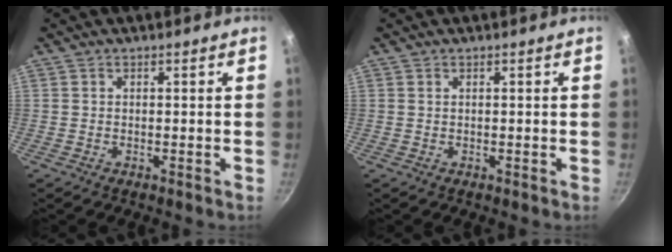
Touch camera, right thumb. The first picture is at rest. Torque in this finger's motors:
{"motor_torque": [0.25, -0.04, 0.29, 0.03, 0.03]}